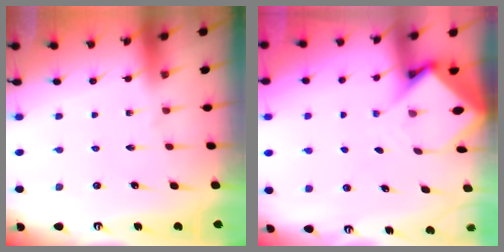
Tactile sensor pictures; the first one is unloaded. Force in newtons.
{"total": 4.9, "press": 4.9, "slide": 0.4}